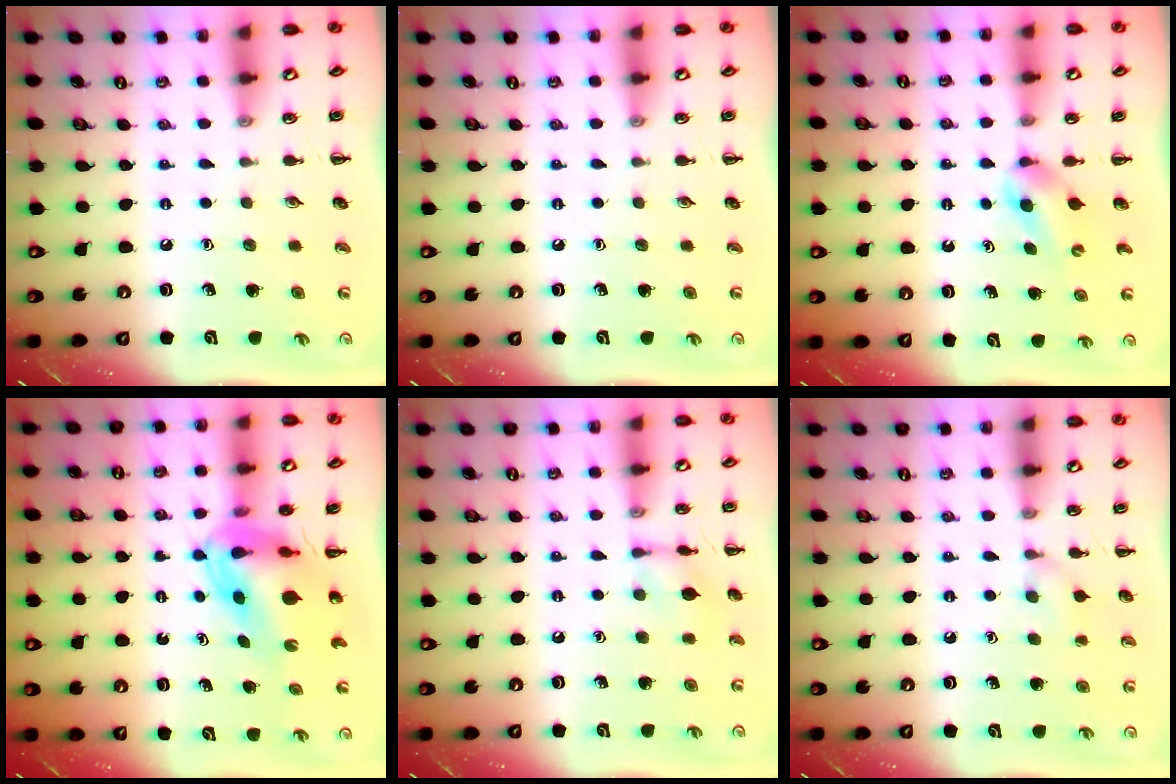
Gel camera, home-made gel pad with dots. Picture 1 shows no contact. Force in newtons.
{"total": 0.0}
{"total": 2.8, "press": 2.5, "slide": 1.3}
{"total": 7.9, "press": 7.5, "slide": 2.6}
{"total": 7.4, "press": 7.3, "slide": 0.7}
{"total": 6.9, "press": 6.4, "slide": 2.4}